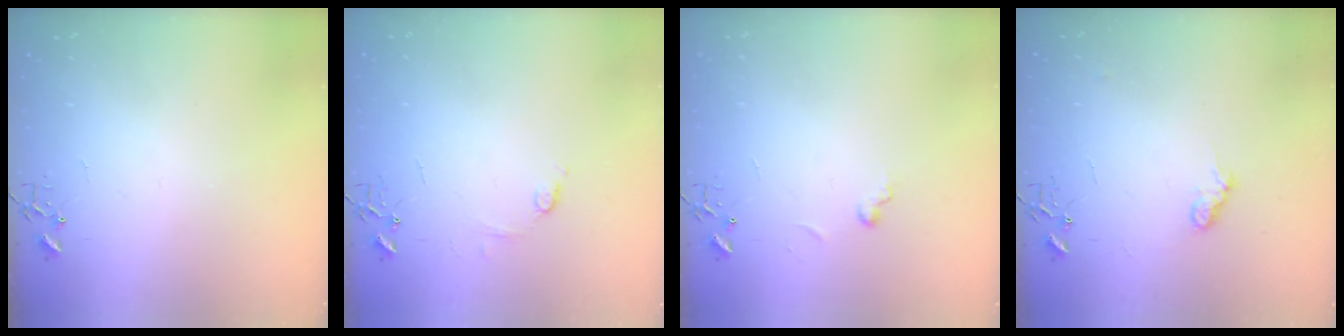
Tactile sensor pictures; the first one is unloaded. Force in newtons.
{"total": 5.7, "press": 5.6, "slide": 0.8}
{"total": 5.6, "press": 5.6, "slide": 0.5}
{"total": 7.6, "press": 7.6, "slide": 0.5}